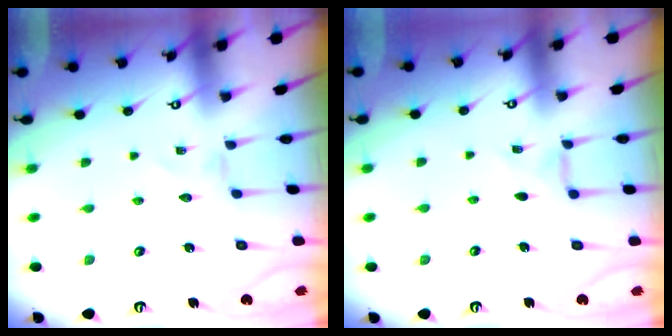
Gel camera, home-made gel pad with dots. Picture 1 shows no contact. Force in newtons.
{"total": 2.7, "press": 2.6, "slide": 0.5}